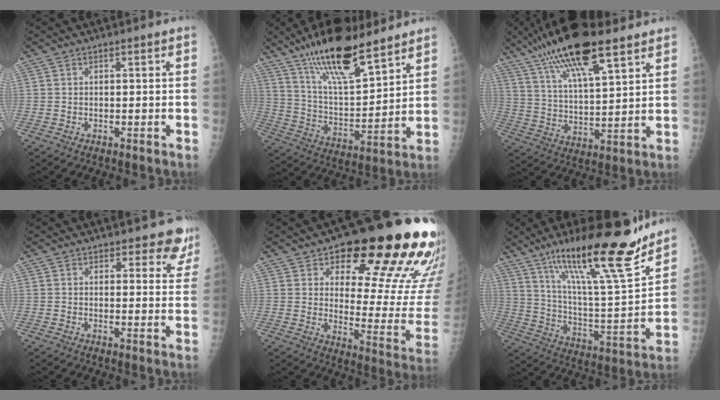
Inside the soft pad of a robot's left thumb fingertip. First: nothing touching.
{"total": 18.6, "force": [13.6, 5.3, 11.6], "torque": [-0.178, -0.067, 0.245]}
{"total": 18.8, "force": [12.1, 5.3, 13.3], "torque": [-0.235, -0.028, 0.219]}
{"total": 6.0, "force": [5.1, 2.8, 1.4], "torque": [0.025, -0.031, 0.044]}
{"total": 23.3, "force": [15.3, 8.1, 15.5], "torque": [-0.145, -0.095, 0.200]}
{"total": 24.0, "force": [16.6, 3.6, 17.0], "torque": [-0.257, -0.078, 0.281]}